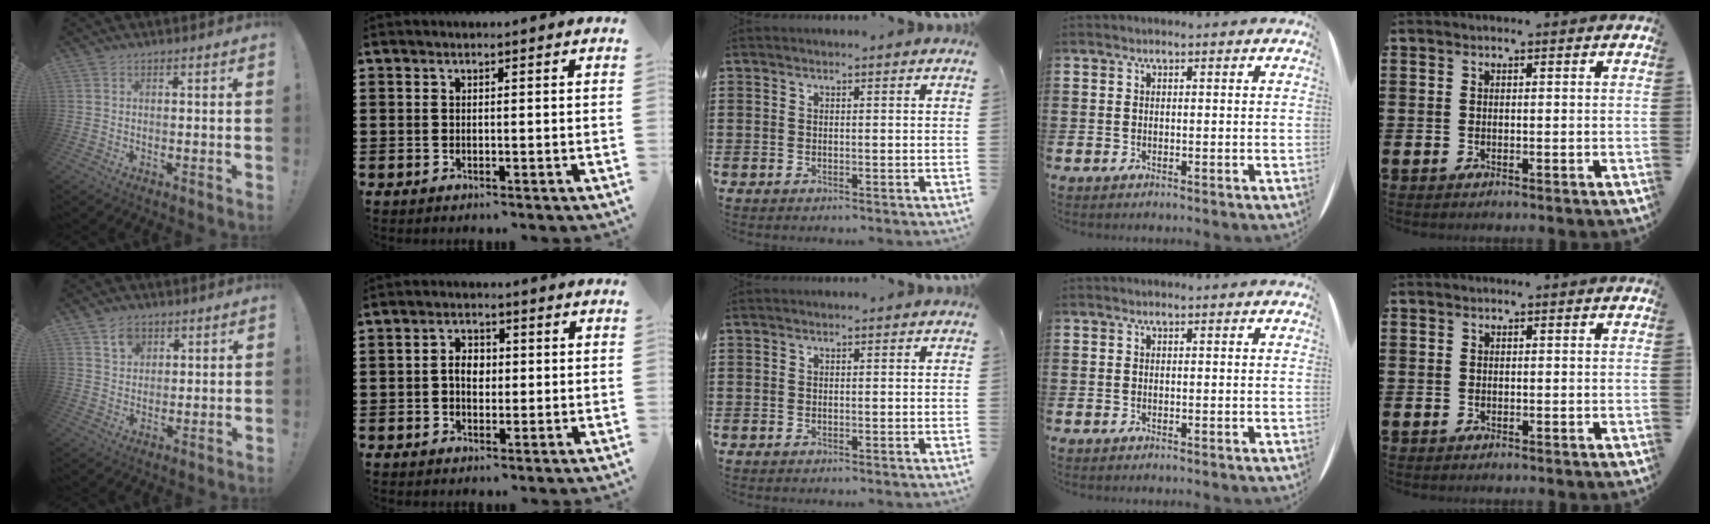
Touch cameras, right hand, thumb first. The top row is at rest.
{"thumb": {"total": 5.4, "force": [3.3, 3.9, 1.7], "torque": [-0.013, -0.015, 0.057]}, "index": {"total": 3.3, "force": [-0.1, 2.3, 2.5], "torque": [-0.050, 0.009, -0.004]}}